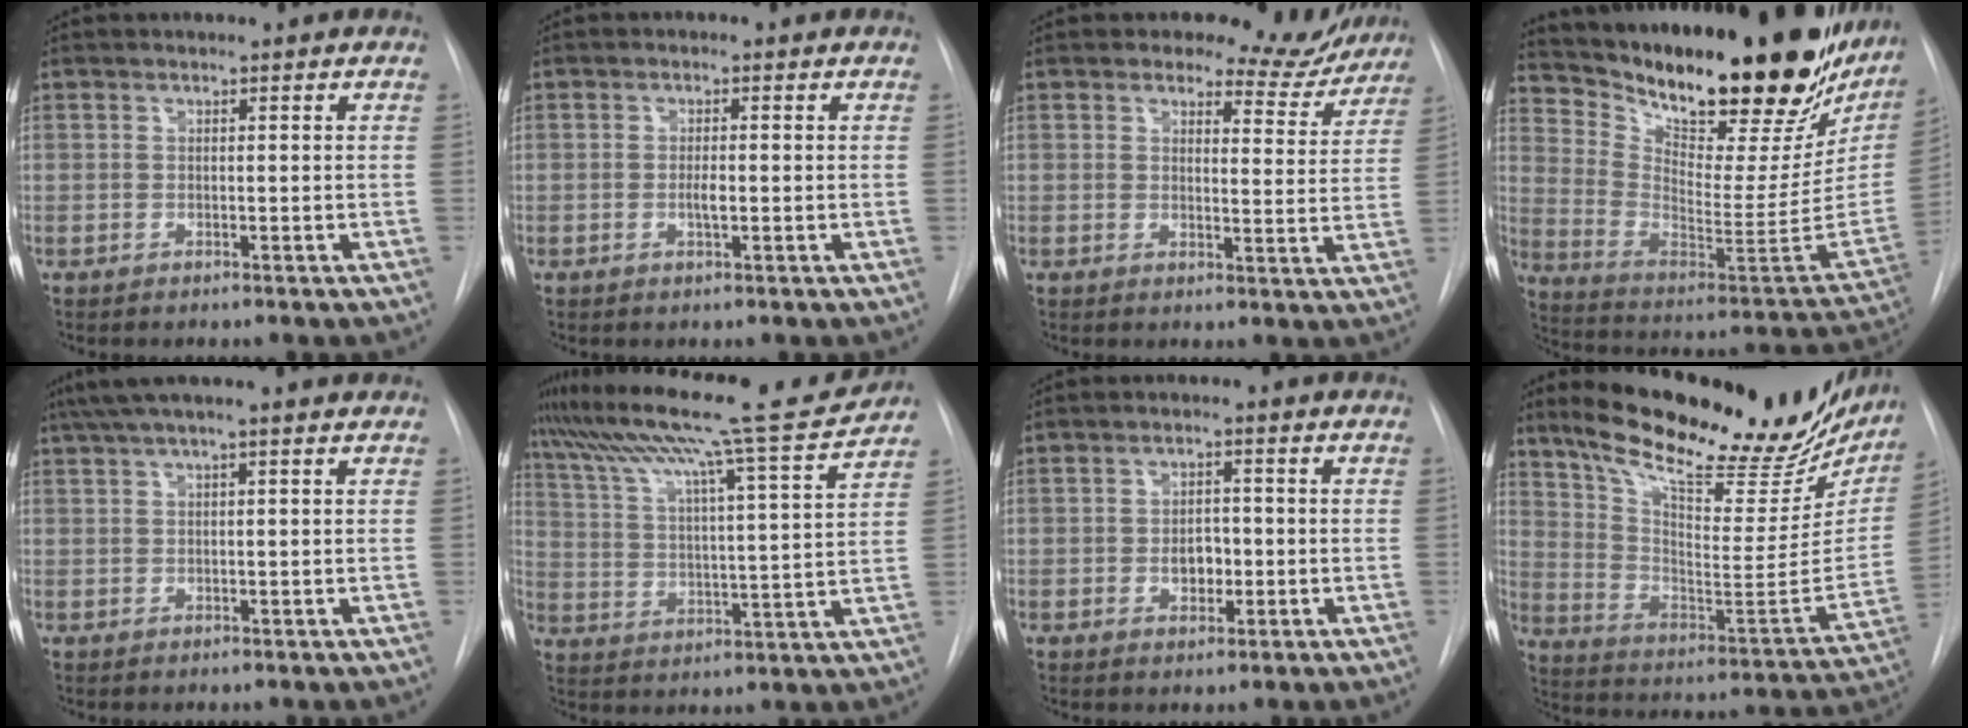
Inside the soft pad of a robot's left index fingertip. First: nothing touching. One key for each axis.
{"total": 1.8, "fx": -0.3, "fy": 0.4, "fz": 1.7, "tx": -0.033, "ty": 0.000, "tz": -0.006}
{"total": 8.3, "fx": 7.6, "fy": 3.2, "fz": 0.6, "tx": 0.014, "ty": -0.023, "tz": 0.075}
{"total": 35.0, "fx": 27.0, "fy": 9.9, "fz": 20.0, "tx": -0.352, "ty": -0.050, "tz": 0.386}
{"total": 6.8, "fx": 5.0, "fy": 0.0, "fz": 4.5, "tx": -0.080, "ty": 0.045, "tz": 0.079}
{"total": 20.6, "fx": 18.1, "fy": -1.0, "fz": 9.7, "tx": -0.168, "ty": -0.021, "tz": 0.268}
{"total": 3.6, "fx": -0.7, "fy": 2.4, "fz": 2.6, "tx": -0.036, "ty": 0.005, "tz": -0.006}
{"total": 29.1, "fx": 23.4, "fy": 8.2, "fz": 15.3, "tx": -0.237, "ty": -0.028, "tz": 0.328}